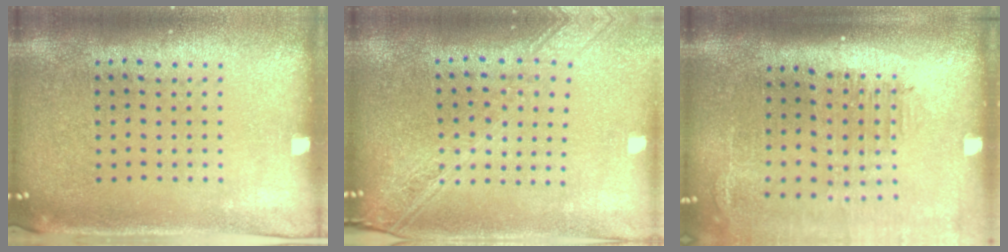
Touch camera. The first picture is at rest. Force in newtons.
{"total": 2.2, "press": 1.9, "slide": 1.2}
{"total": 2.1, "press": 1.7, "slide": 1.2}